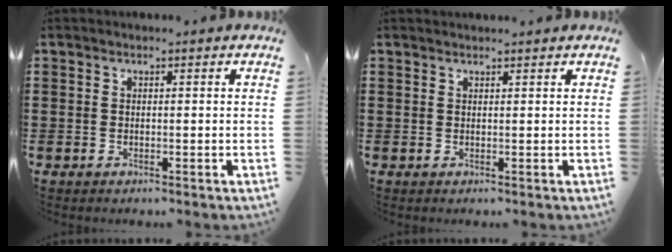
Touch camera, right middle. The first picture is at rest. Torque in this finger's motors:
{"motor_torque": [-0.02, -0.02, 0.05, 0.00]}